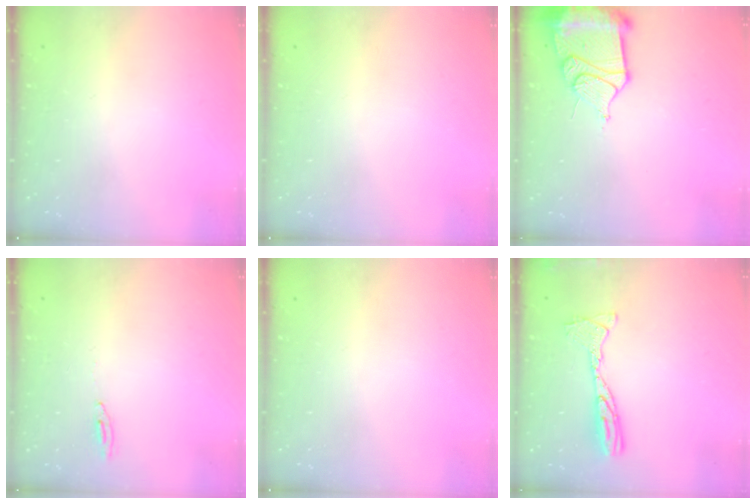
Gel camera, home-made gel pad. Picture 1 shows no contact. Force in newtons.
{"total": 0.0}
{"total": 15.7, "press": 15.6, "slide": 1.5}
{"total": 2.9, "press": 2.8, "slide": 0.2}
{"total": 0.0}
{"total": 11.6, "press": 11.5, "slide": 1.2}